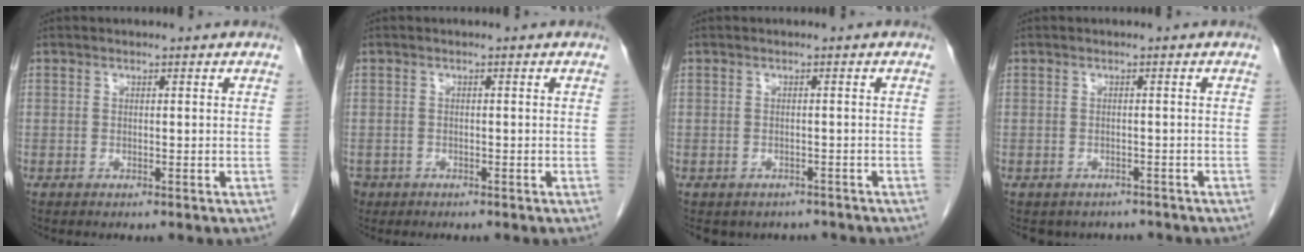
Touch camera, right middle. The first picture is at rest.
{"total": 2.7, "force": [-1.8, 2.0, 0.3], "torque": [-0.006, 0.002, -0.032]}
{"total": 5.2, "force": [-4.3, 2.8, 0.6], "torque": [0.003, 0.006, -0.049]}
{"total": 4.9, "force": [-4.2, 2.5, 0.3], "torque": [0.006, 0.006, -0.049]}